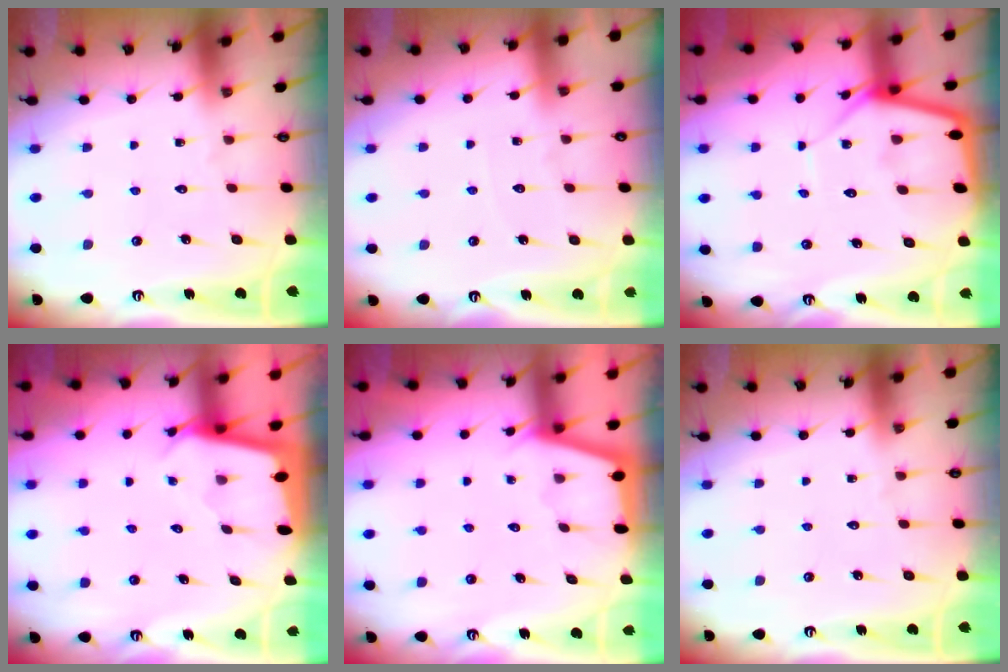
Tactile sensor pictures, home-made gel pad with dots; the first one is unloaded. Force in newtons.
{"total": 2.6, "press": 2.5, "slide": 0.4}
{"total": 9.0, "press": 8.9, "slide": 0.8}
{"total": 2.3, "press": 2.3, "slide": 0.1}
{"total": 2.4, "press": 2.3, "slide": 0.4}
{"total": 0.0}